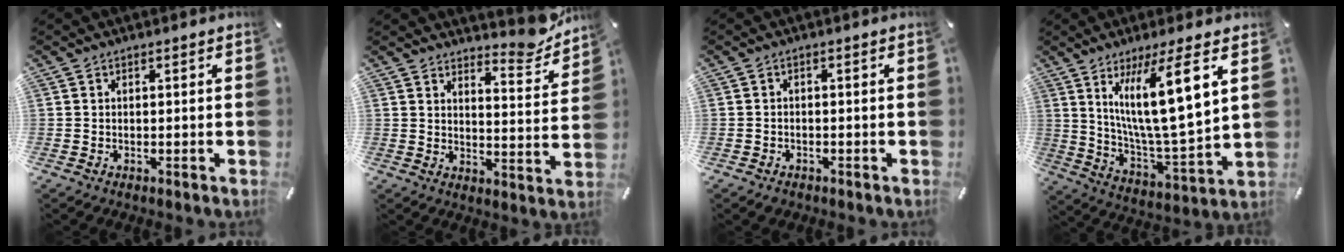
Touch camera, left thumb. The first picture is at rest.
{"total": 8.6, "force": [7.9, 2.3, 2.3], "torque": [-0.011, -0.079, 0.137]}
{"total": 1.4, "force": [-1.0, 0.7, 0.5], "torque": [-0.010, 0.004, -0.023]}
{"total": 16.8, "force": [8.7, 2.7, 14.2], "torque": [-0.257, -0.041, 0.131]}